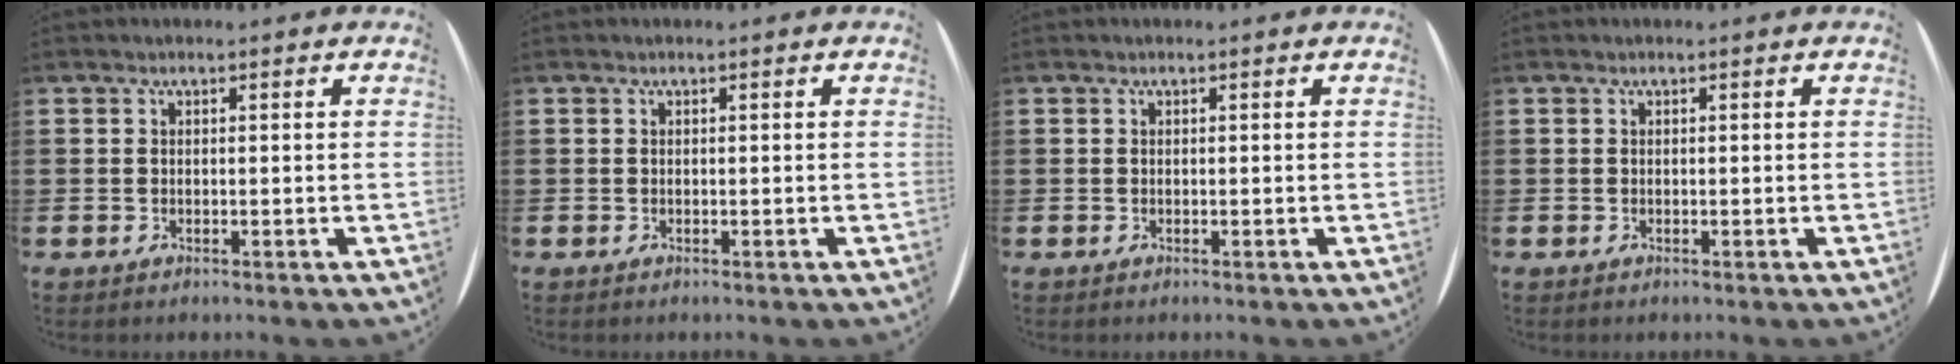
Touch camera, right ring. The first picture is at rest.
{"total": 0.0}
{"total": 0.0}
{"total": 0.0}